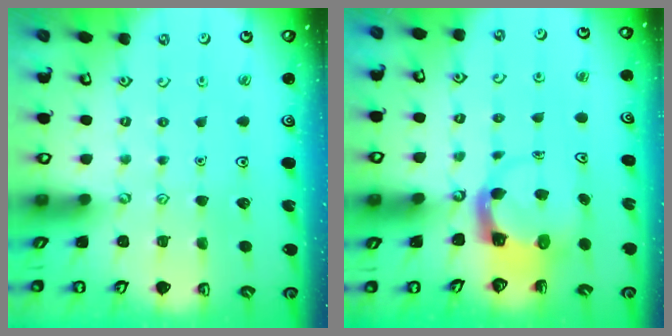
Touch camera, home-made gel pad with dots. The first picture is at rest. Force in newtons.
{"total": 3.9, "press": 3.8, "slide": 0.6}